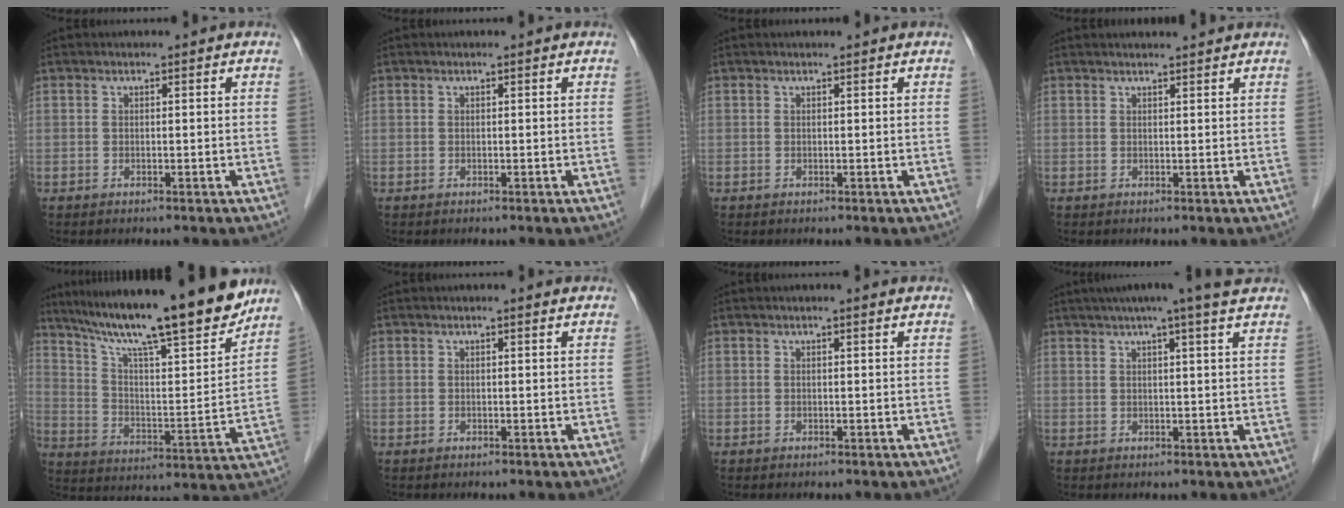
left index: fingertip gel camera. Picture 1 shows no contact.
{"total": 0.0}
{"total": 0.6, "force": [0.6, 0.0, 0.2], "torque": [-0.005, 0.006, 0.009]}
{"total": 4.0, "force": [3.8, 0.1, 1.3], "torque": [-0.016, 0.018, 0.046]}
{"total": 22.1, "force": [18.5, 1.3, 11.9], "torque": [-0.200, -0.014, 0.289]}
{"total": 0.8, "force": [0.7, 0.1, 0.5], "torque": [-0.011, 0.008, 0.008]}
{"total": 1.1, "force": [0.9, 0.0, 0.7], "torque": [-0.013, 0.009, 0.012]}
{"total": 10.2, "force": [8.2, -0.4, 6.0], "torque": [-0.091, 0.029, 0.092]}